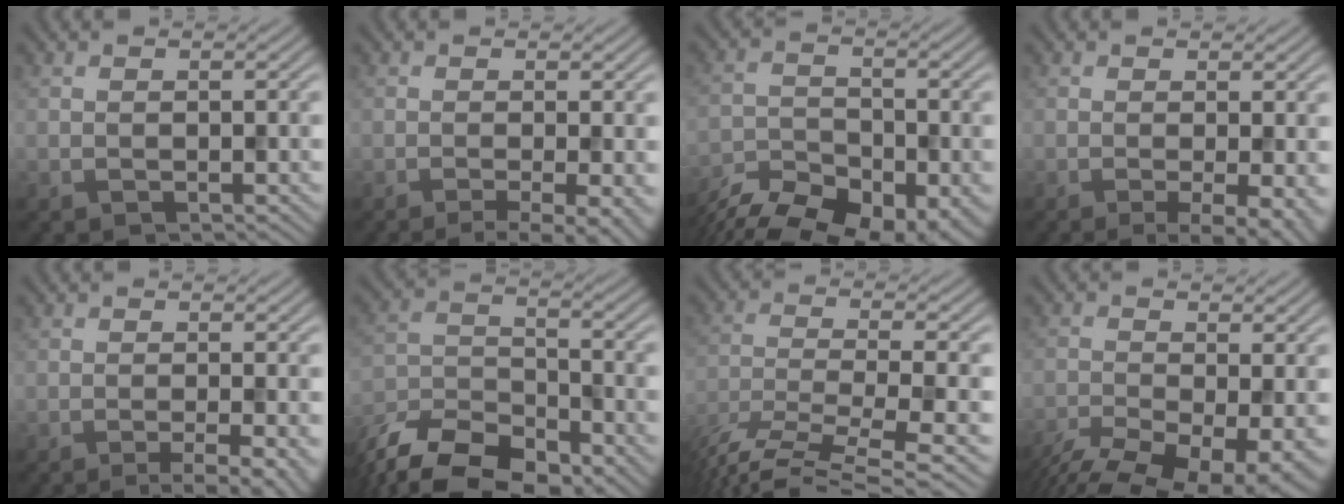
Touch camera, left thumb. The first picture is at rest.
{"total": 5.1, "force": [-2.2, 1.0, 4.5], "torque": [-0.060, -0.003, -0.033]}
{"total": 13.6, "force": [-10.9, 5.7, 5.7], "torque": [-0.106, -0.036, -0.157]}
{"total": 4.7, "force": [-1.2, 1.0, 4.5], "torque": [-0.067, -0.007, -0.017]}
{"total": 4.8, "force": [-2.3, 0.9, 4.2], "torque": [-0.050, 0.003, -0.038]}
{"total": 13.4, "force": [-10.4, 5.4, 6.5], "torque": [-0.138, -0.029, -0.175]}
{"total": 11.3, "force": [-8.3, 2.6, 7.2], "torque": [-0.153, -0.021, -0.142]}
{"total": 12.2, "force": [-8.1, 4.4, 8.0], "torque": [-0.155, -0.049, -0.115]}